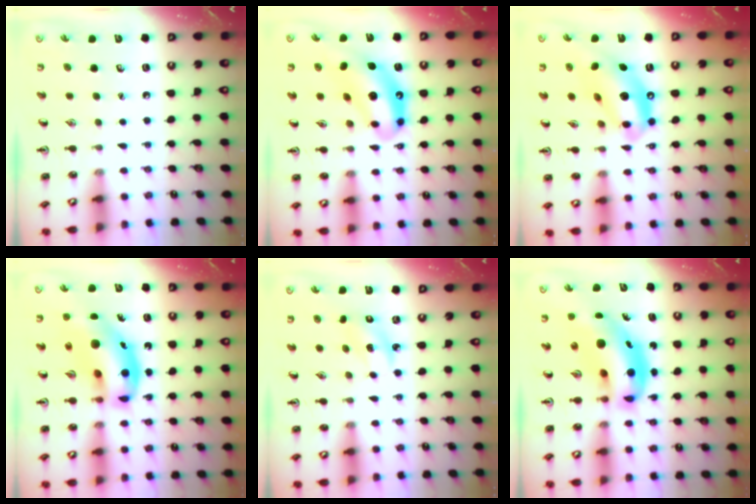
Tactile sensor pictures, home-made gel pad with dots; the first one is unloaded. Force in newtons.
{"total": 11.5, "press": 10.9, "slide": 3.8}
{"total": 13.2, "press": 12.6, "slide": 3.9}
{"total": 16.2, "press": 15.6, "slide": 4.3}
{"total": 2.6, "press": 2.5, "slide": 0.6}
{"total": 12.8, "press": 12.3, "slide": 3.8}